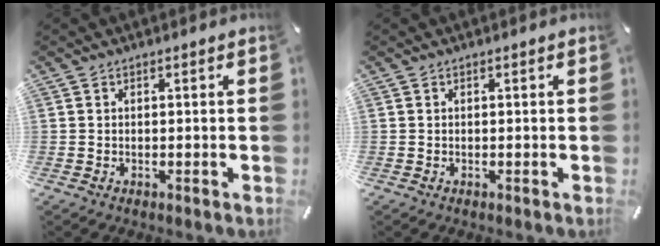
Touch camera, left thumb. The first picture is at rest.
{"total": 0.0}